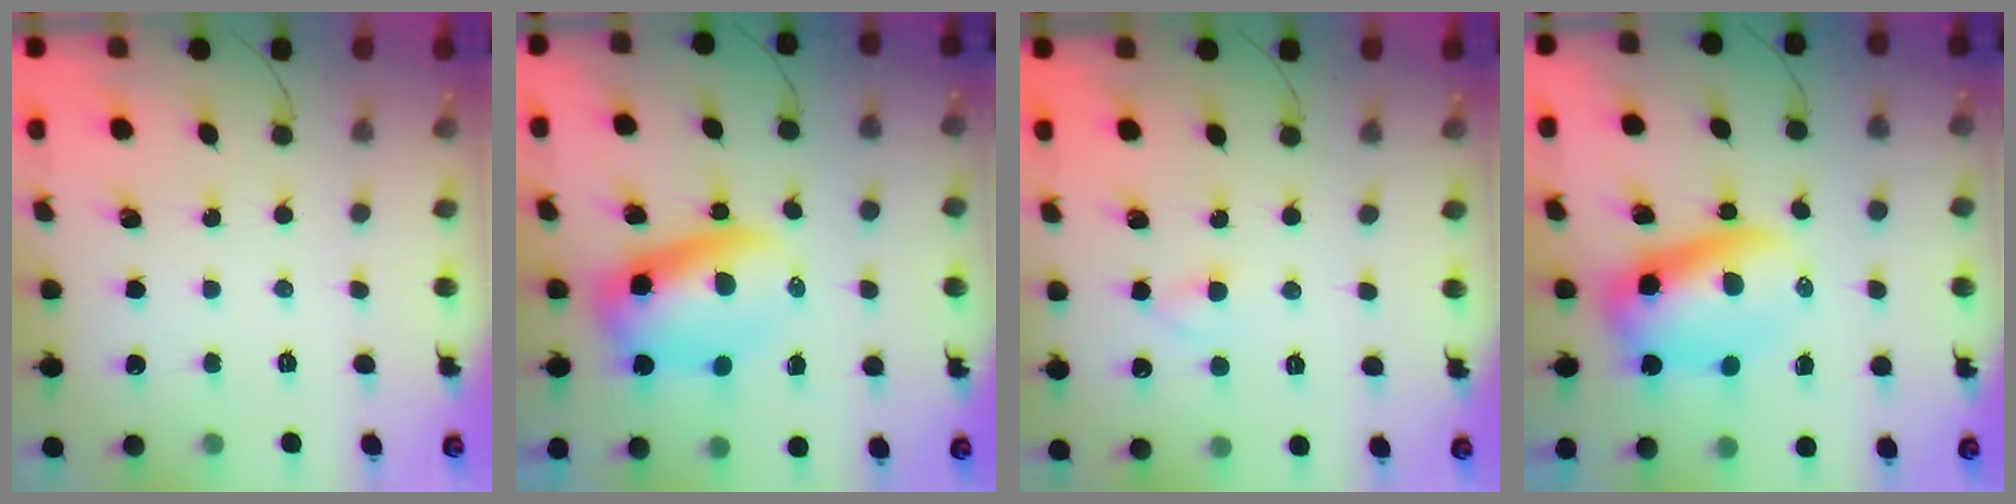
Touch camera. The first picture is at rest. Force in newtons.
{"total": 7.9, "press": 7.6, "slide": 2.4}
{"total": 2.8, "press": 2.6, "slide": 1.1}
{"total": 7.9, "press": 7.6, "slide": 2.4}